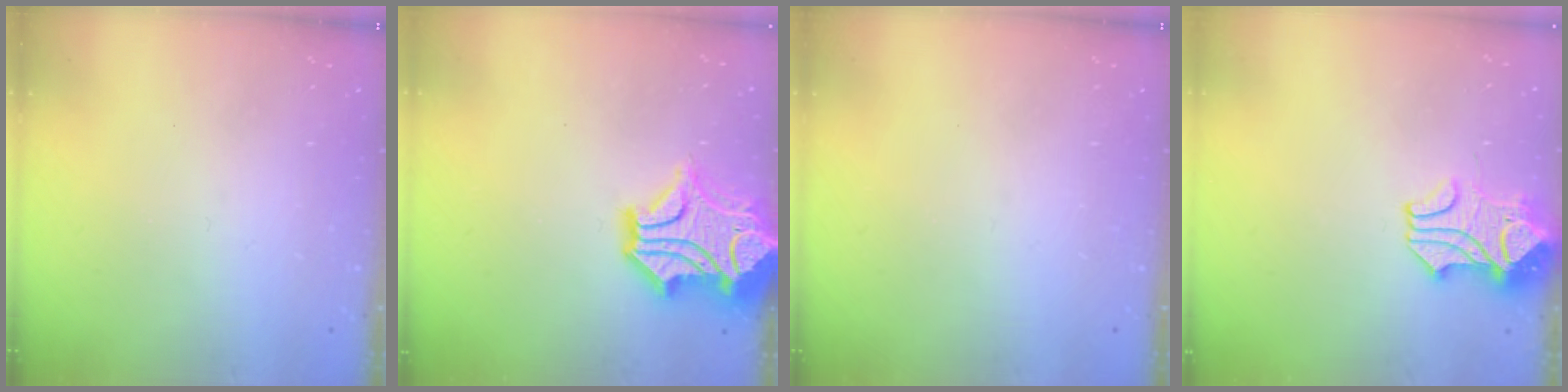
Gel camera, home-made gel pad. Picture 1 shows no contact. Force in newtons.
{"total": 10.5, "press": 10.2, "slide": 2.5}
{"total": 0.0}
{"total": 2.3, "press": 2.0, "slide": 1.1}